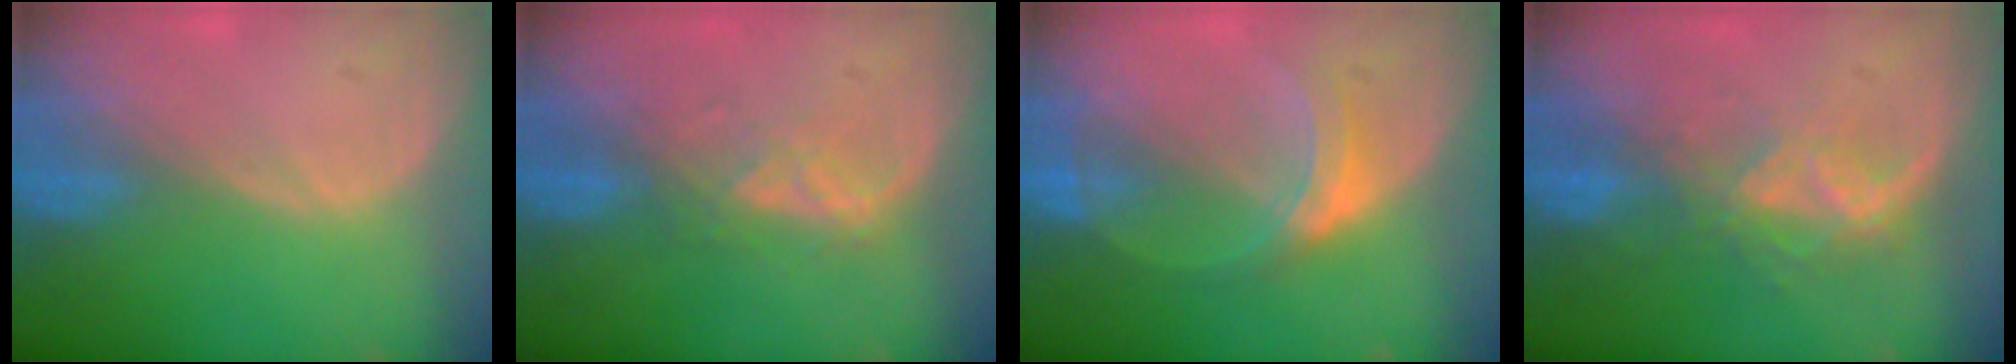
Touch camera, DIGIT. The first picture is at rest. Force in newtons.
{"total": 3.8, "press": 3.8, "slide": 0.6}
{"total": 5.4, "press": 5.0, "slide": 2.0}
{"total": 6.6, "press": 5.8, "slide": 3.1}